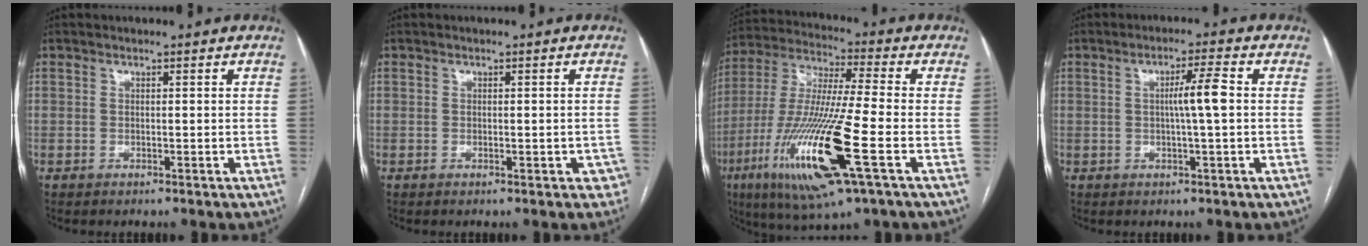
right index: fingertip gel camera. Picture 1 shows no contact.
{"total": 2.2, "force": [-0.9, 0.9, 1.7], "torque": [-0.012, 0.005, -0.004]}
{"total": 20.0, "force": [-7.1, 1.1, 18.6], "torque": [-0.409, -0.036, -0.133]}
{"total": 4.6, "force": [0.2, -0.4, 4.6], "torque": [-0.079, 0.003, 0.004]}